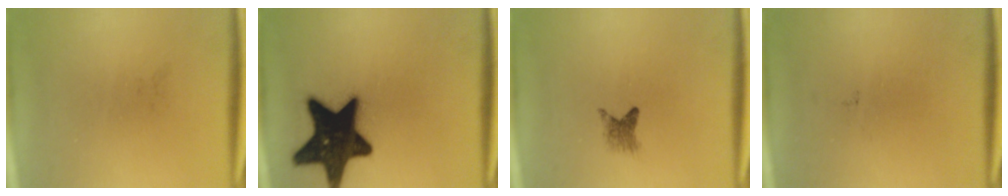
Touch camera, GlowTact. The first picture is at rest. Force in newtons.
{"total": 19.4}
{"total": 2.0}
{"total": 0.0}